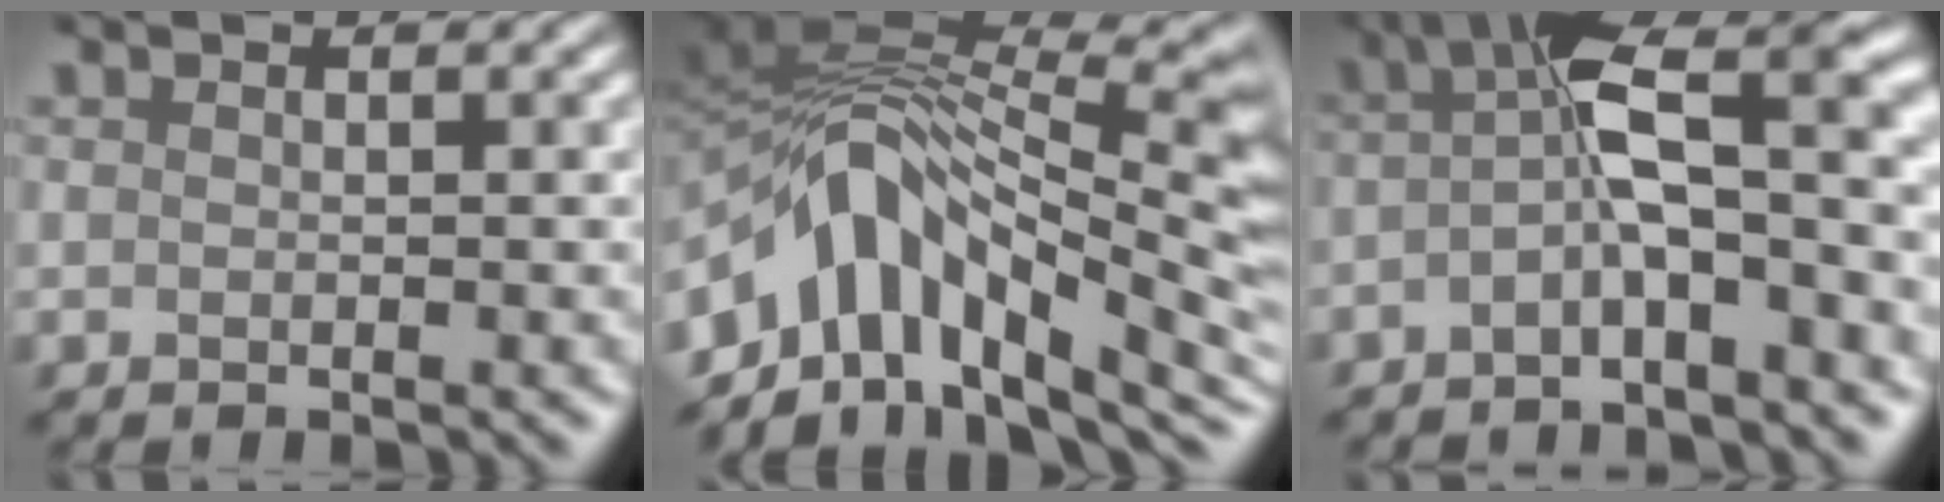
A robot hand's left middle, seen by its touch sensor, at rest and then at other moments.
{"total": 11.4, "force": [-3.8, 6.8, 8.3], "torque": [-0.180, 0.010, -0.038]}
{"total": 6.6, "force": [-1.4, 0.8, 6.4], "torque": [-0.126, 0.026, -0.017]}